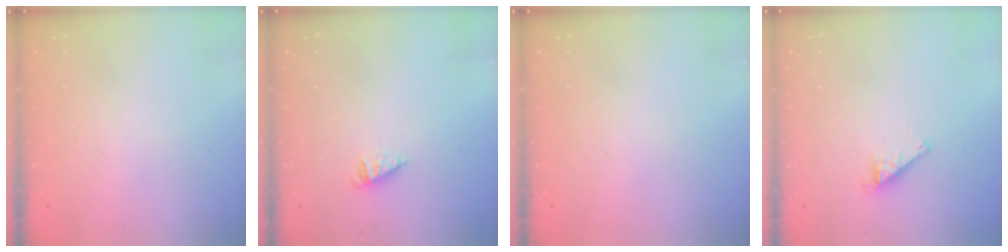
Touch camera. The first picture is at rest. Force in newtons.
{"total": 1.5, "press": 1.5, "slide": 0.2}
{"total": 0.0}
{"total": 2.9, "press": 2.9, "slide": 0.2}